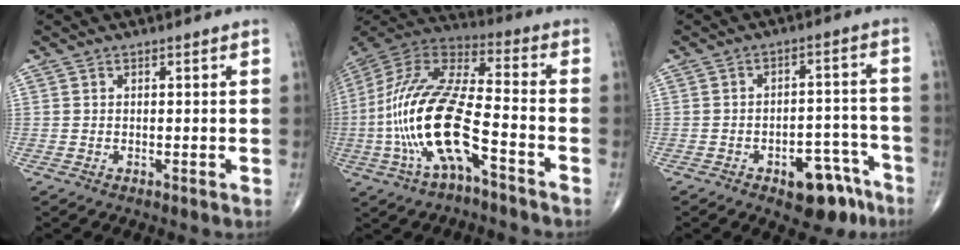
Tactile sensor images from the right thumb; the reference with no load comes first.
{"total": 20.8, "force": [-6.4, 7.1, 18.5], "torque": [-0.396, 0.043, -0.113]}
{"total": 10.5, "force": [-6.3, 5.3, 6.5], "torque": [-0.054, 0.053, -0.079]}